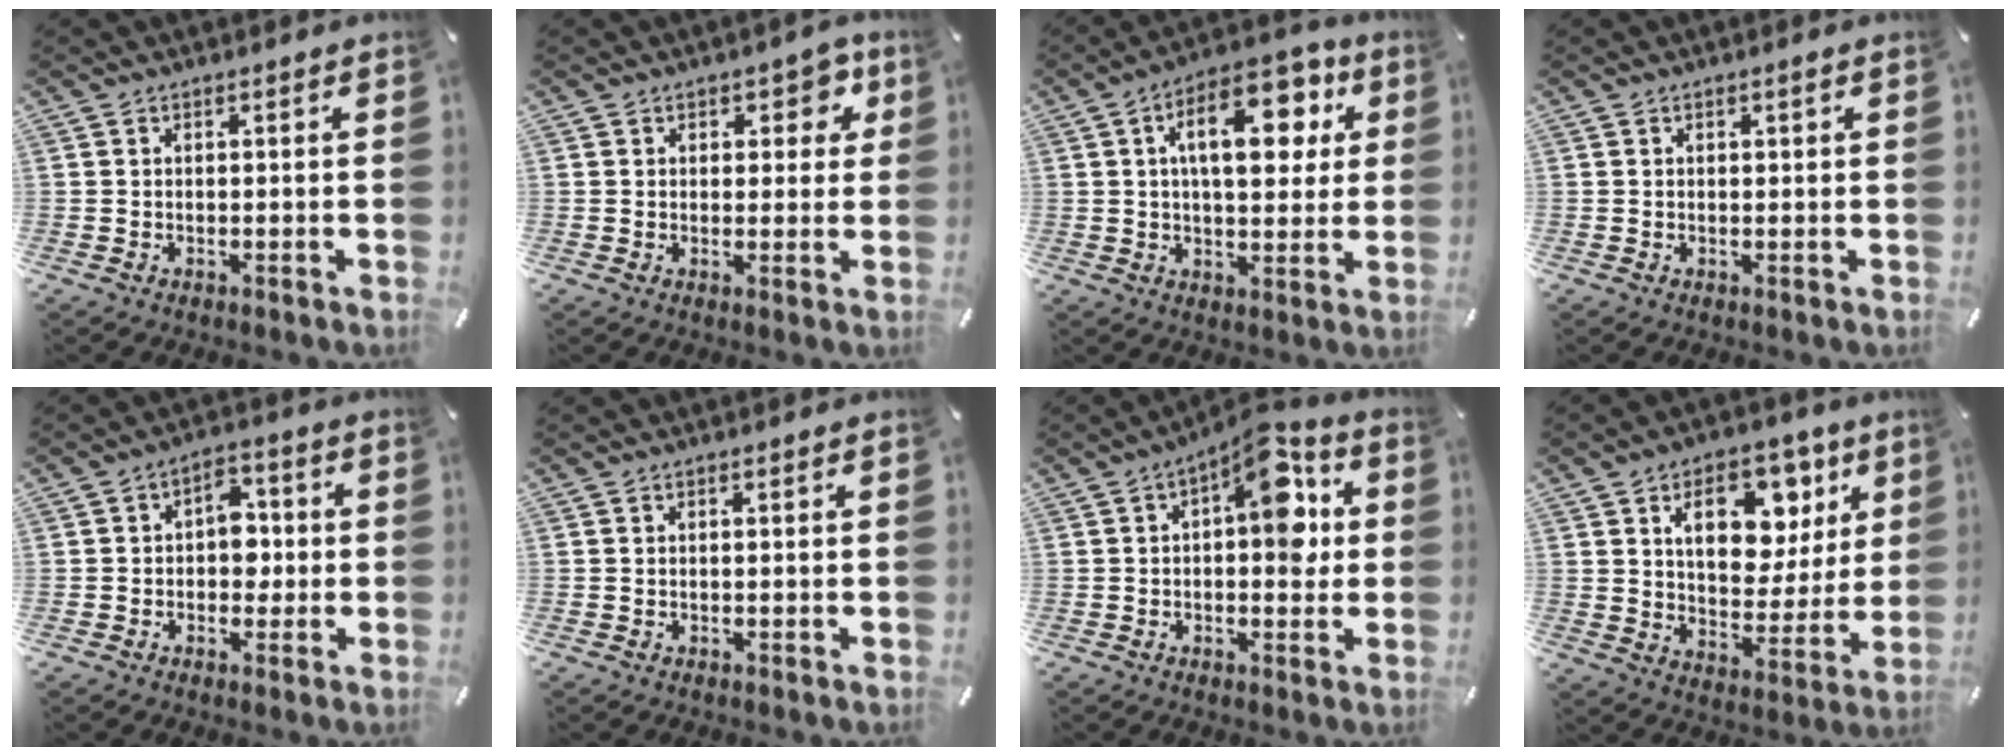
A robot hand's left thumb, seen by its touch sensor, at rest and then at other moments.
{"total": 5.4, "force": [2.3, 3.8, 3.1], "torque": [-0.012, -0.007, 0.030]}
{"total": 16.1, "force": [5.7, 8.3, 12.6], "torque": [-0.185, -0.007, 0.091]}
{"total": 0.6, "force": [0.2, 0.3, 0.5], "torque": [-0.009, 0.003, 0.003]}
{"total": 6.9, "force": [-0.3, 5.2, 4.6], "torque": [-0.048, 0.002, -0.014]}
{"total": 0.0}
{"total": 12.3, "force": [3.6, 5.9, 10.1], "torque": [-0.116, -0.029, 0.057]}
{"total": 16.0, "force": [7.2, 10.2, 9.9], "torque": [-0.138, -0.025, 0.125]}